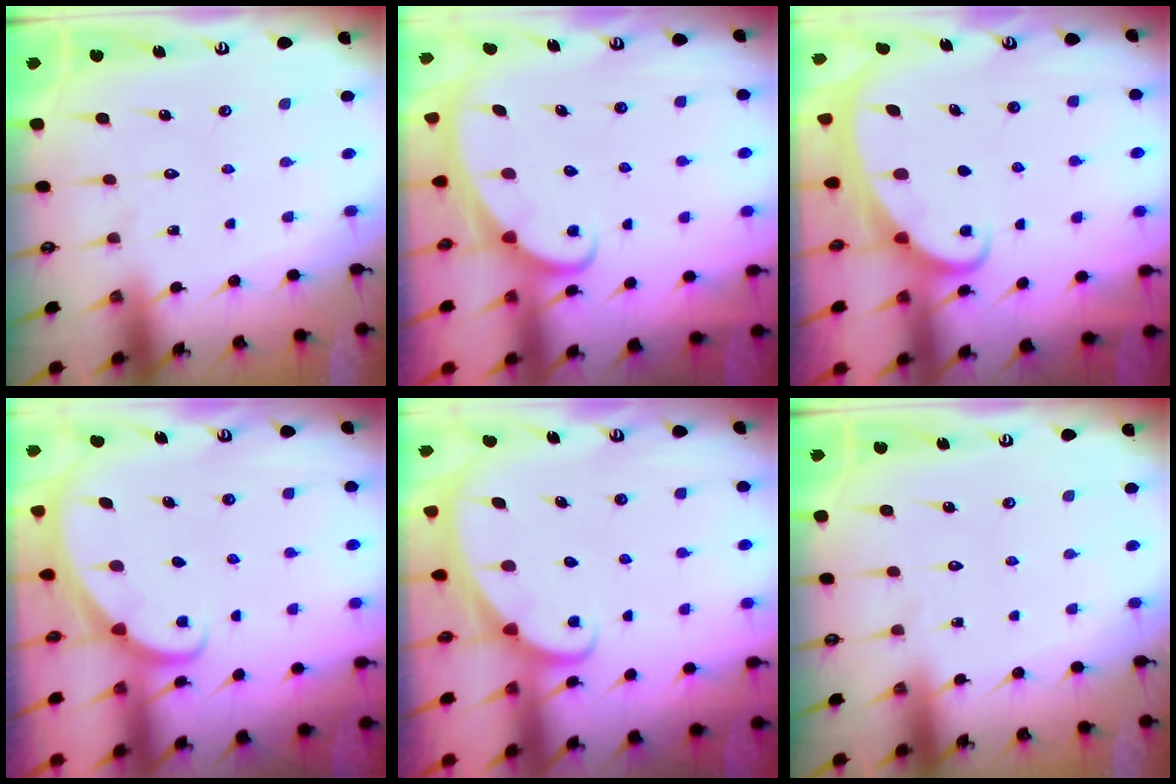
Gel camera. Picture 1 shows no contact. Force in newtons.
{"total": 2.2, "press": 2.2, "slide": 0.2}
{"total": 1.9, "press": 1.9, "slide": 0.3}
{"total": 1.6, "press": 1.6, "slide": 0.1}
{"total": 1.7, "press": 1.7, "slide": 0.1}
{"total": 0.0}